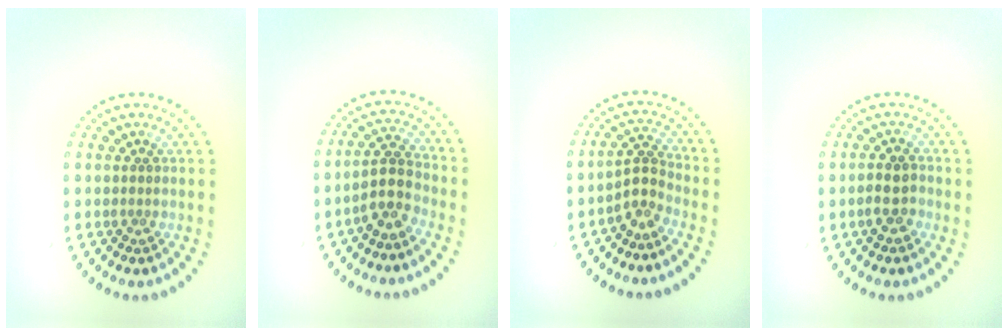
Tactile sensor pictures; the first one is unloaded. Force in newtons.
{"total": 2.8, "press": 2.6, "slide": 1.2}
{"total": 2.5, "press": 1.6, "slide": 2.0}
{"total": 2.3, "press": 2.2, "slide": 0.7}